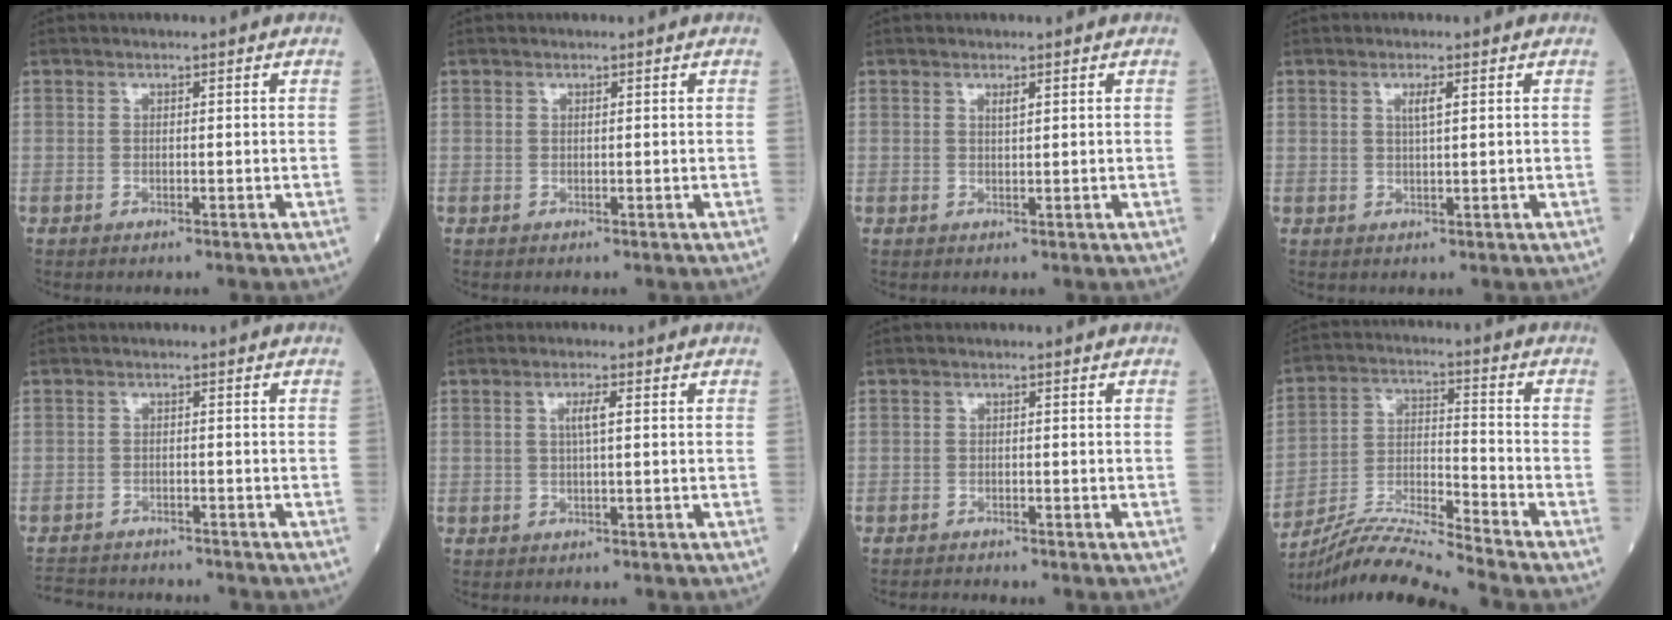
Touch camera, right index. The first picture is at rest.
{"total": 0.0}
{"total": 1.0, "force": [0.6, 0.1, 0.8], "torque": [-0.018, -0.003, 0.012]}
{"total": 2.0, "force": [0.8, 0.1, 1.8], "torque": [-0.037, -0.001, 0.014]}
{"total": 8.1, "force": [-7.7, 2.0, 1.7], "torque": [-0.030, 0.000, -0.114]}
{"total": 2.3, "force": [0.5, 0.1, 2.3], "torque": [-0.044, 0.000, 0.008]}
{"total": 1.3, "force": [-1.3, -0.2, -0.3], "torque": [0.003, -0.007, -0.022]}
{"total": 12.3, "force": [-11.5, -2.5, 3.4], "torque": [-0.066, 0.003, -0.214]}